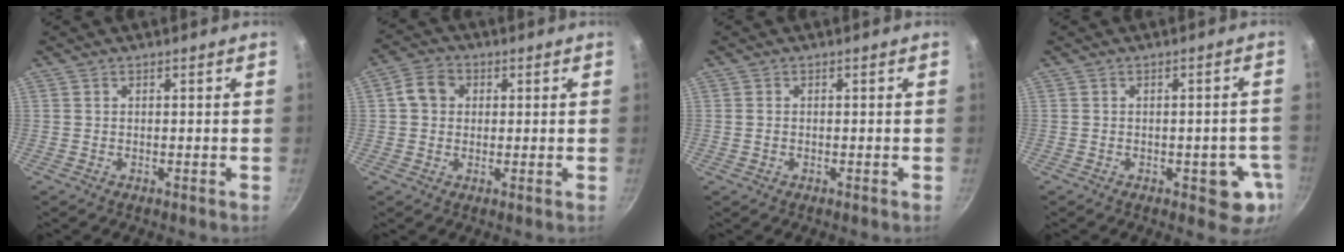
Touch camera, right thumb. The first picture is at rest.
{"total": 5.4, "force": [0.9, 4.6, 2.7], "torque": [-0.030, 0.010, 0.005]}
{"total": 0.9, "force": [-0.1, 0.8, 0.5], "torque": [-0.008, 0.002, -0.003]}
{"total": 6.8, "force": [-2.2, 3.5, 5.5], "torque": [-0.023, 0.010, -0.025]}